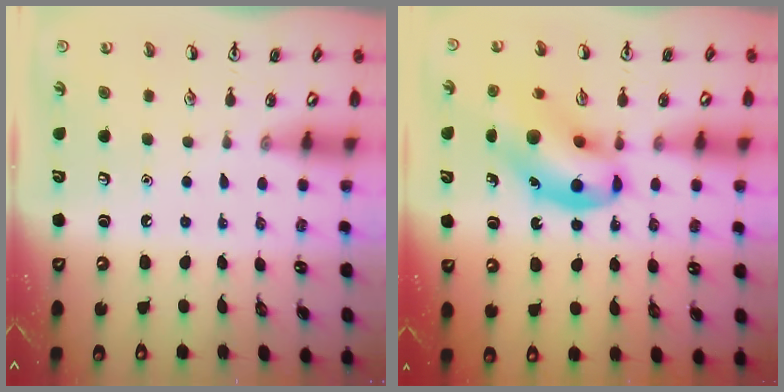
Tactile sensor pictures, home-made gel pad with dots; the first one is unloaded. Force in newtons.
{"total": 13.4, "press": 12.8, "slide": 3.9}